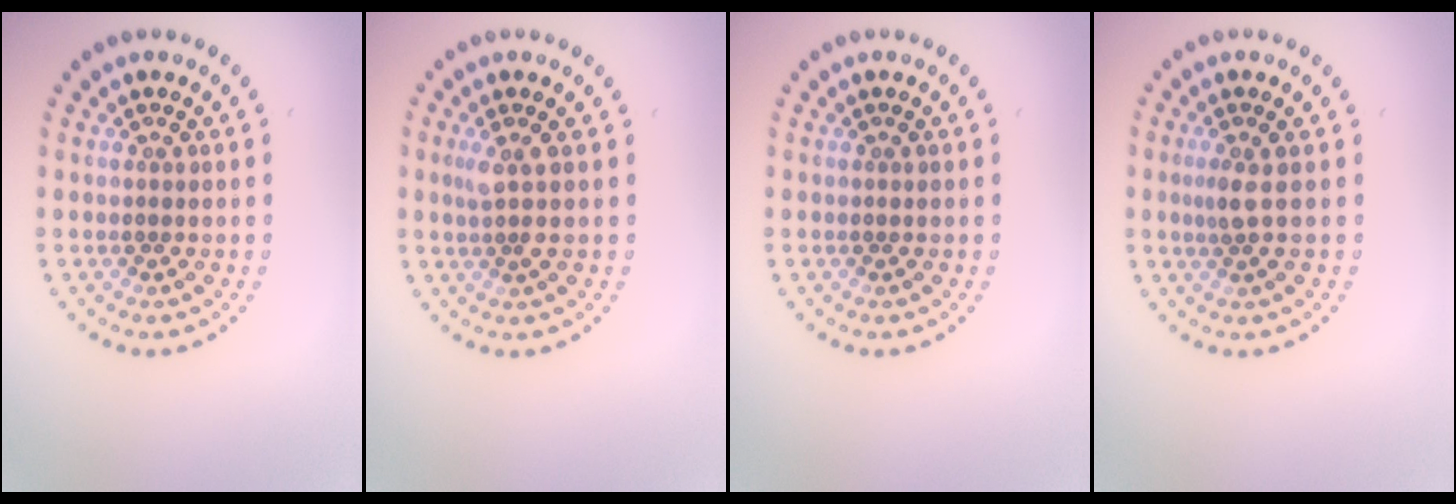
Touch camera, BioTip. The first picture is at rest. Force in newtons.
{"total": 1.7, "press": 1.3, "slide": 1.1}
{"total": 0.0}
{"total": 1.5, "press": 1.1, "slide": 1.0}